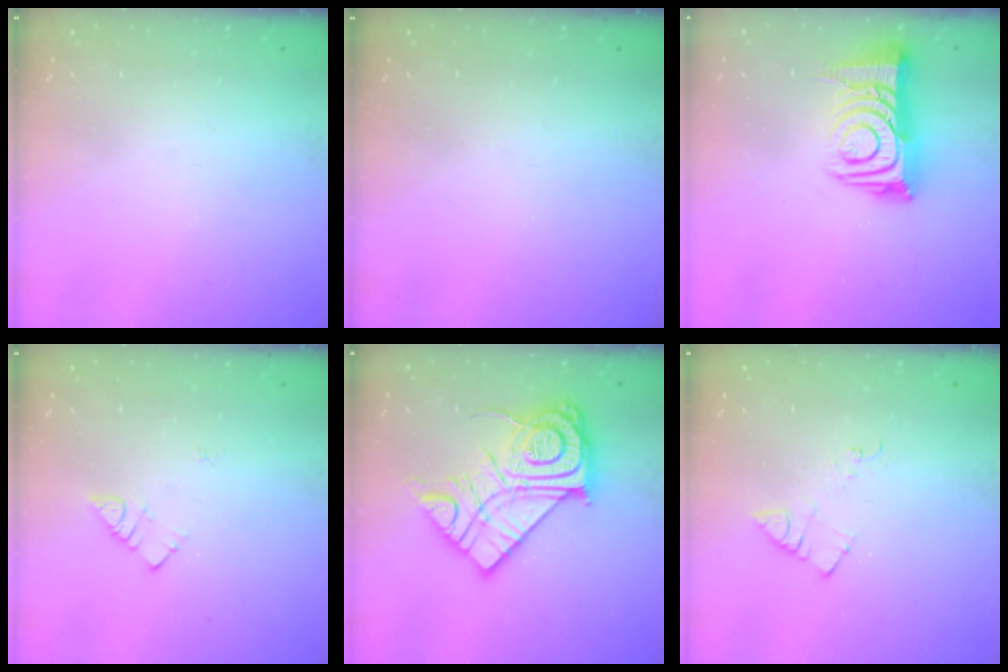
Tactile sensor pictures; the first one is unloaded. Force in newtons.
{"total": 3.4, "press": 3.3, "slide": 0.5}
{"total": 14.1, "press": 14.1, "slide": 1.1}
{"total": 4.1, "press": 4.0, "slide": 0.7}
{"total": 20.7, "press": 20.6, "slide": 1.9}
{"total": 6.2, "press": 6.2, "slide": 0.6}